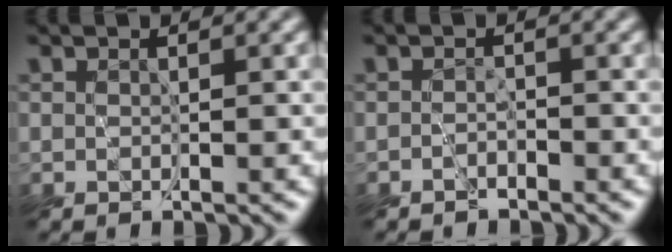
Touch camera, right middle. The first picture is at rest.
{"total": 1.0, "force": [-0.9, 0.4, 0.3], "torque": [-0.004, 0.000, -0.020]}